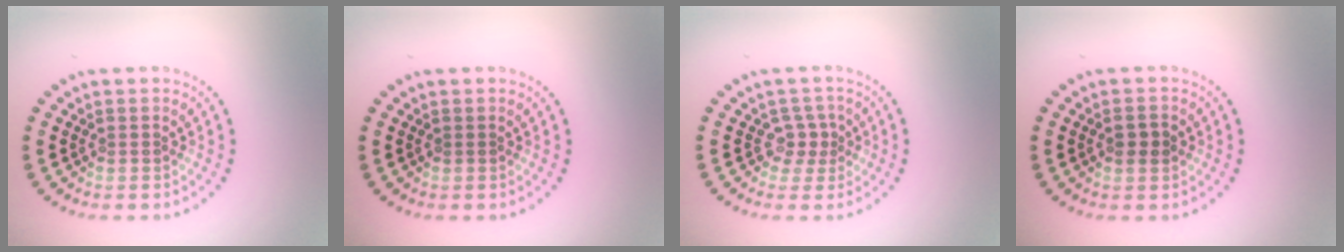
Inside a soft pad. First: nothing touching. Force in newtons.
{"total": 0.0}
{"total": 1.7, "press": 1.3, "slide": 1.2}
{"total": 1.6, "press": 1.6, "slide": 0.1}